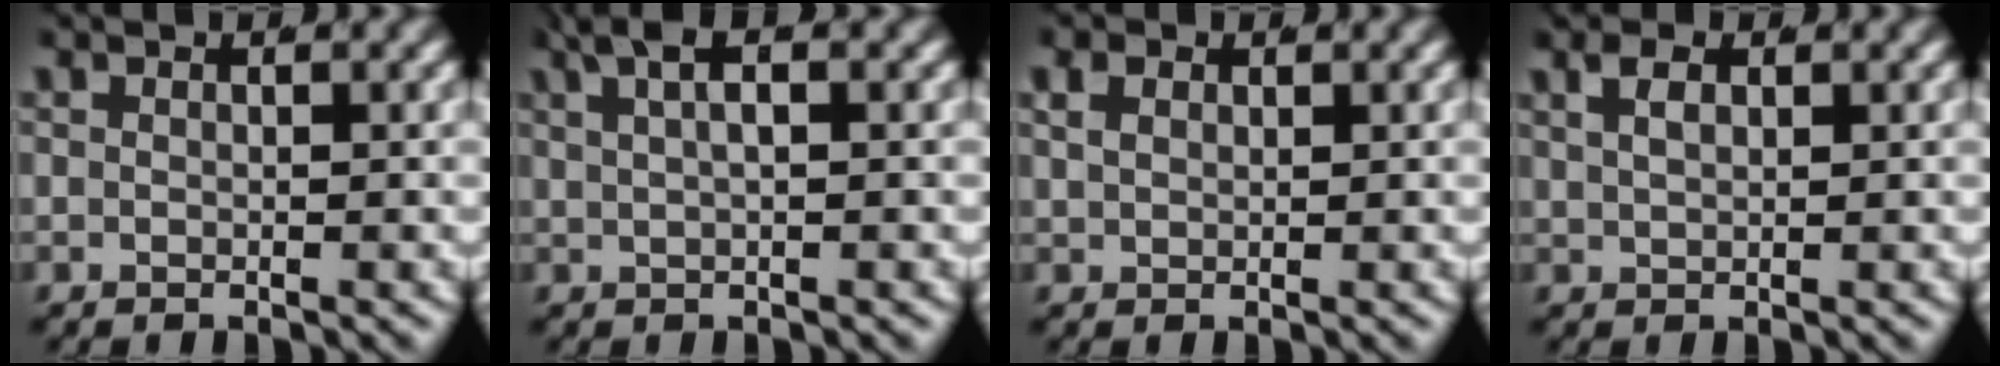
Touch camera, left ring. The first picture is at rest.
{"total": 4.8, "force": [2.8, 1.6, 3.5], "torque": [-0.044, 0.022, 0.040]}
{"total": 1.5, "force": [0.9, 0.9, 0.8], "torque": [-0.017, -0.004, 0.024]}
{"total": 2.0, "force": [1.2, 0.7, 1.4], "torque": [-0.023, -0.001, 0.028]}